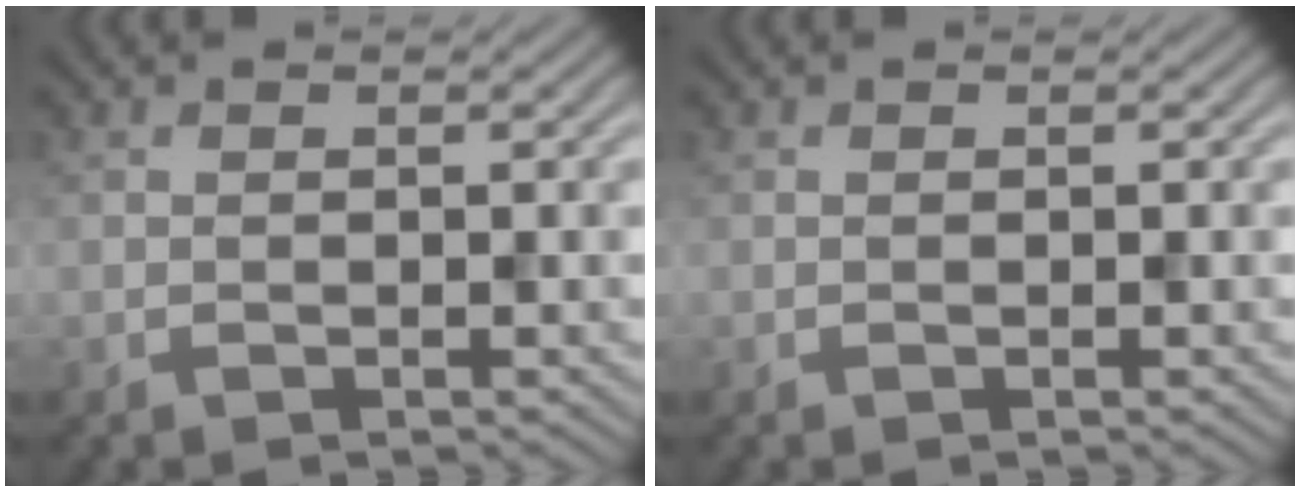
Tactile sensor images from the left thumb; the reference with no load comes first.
{"total": 0.0}